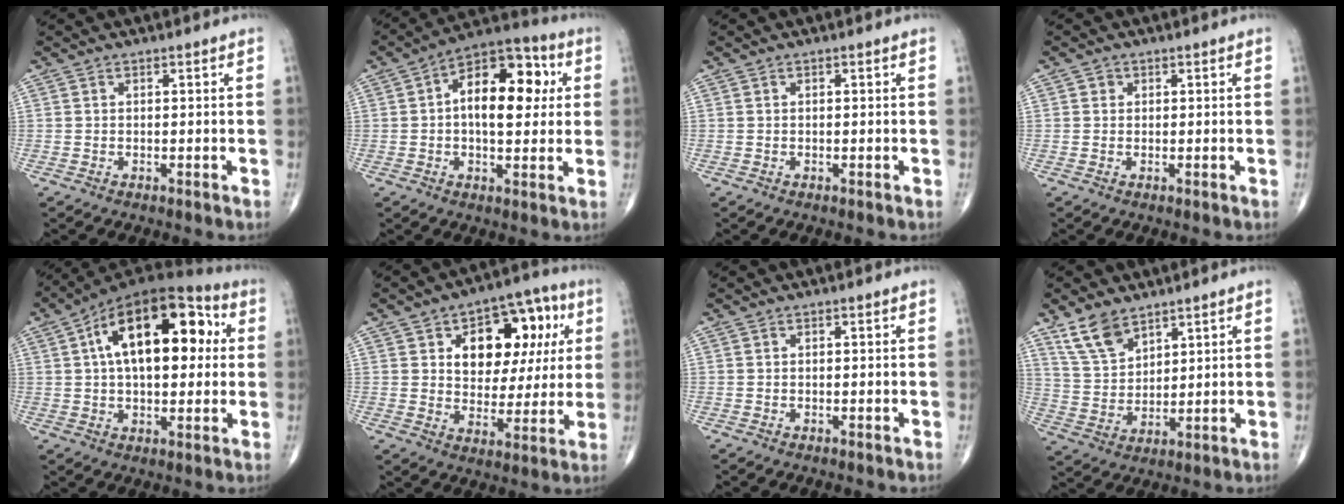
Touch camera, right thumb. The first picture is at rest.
{"total": 15.3, "force": [2.4, 8.3, 12.6], "torque": [-0.166, 0.024, 0.028]}
{"total": 0.0}
{"total": 0.8, "force": [0.3, 0.8, 0.2], "torque": [0.004, 0.000, 0.002]}
{"total": 21.8, "force": [4.9, 11.3, 18.0], "torque": [-0.260, 0.027, 0.066]}
{"total": 16.9, "force": [5.2, 10.6, 12.1], "torque": [-0.114, 0.007, 0.079]}
{"total": 0.0}
{"total": 8.7, "force": [6.3, 4.3, 4.2], "torque": [-0.068, -0.031, 0.135]}